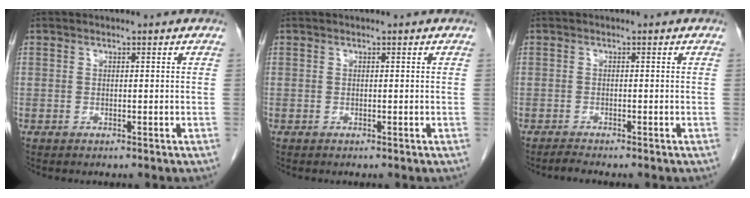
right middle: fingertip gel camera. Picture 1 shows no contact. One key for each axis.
{"total": 0.0}
{"total": 1.1, "fx": -1.1, "fy": -0.2, "fz": 0.3, "tx": -0.014, "ty": -0.006, "tz": -0.021}